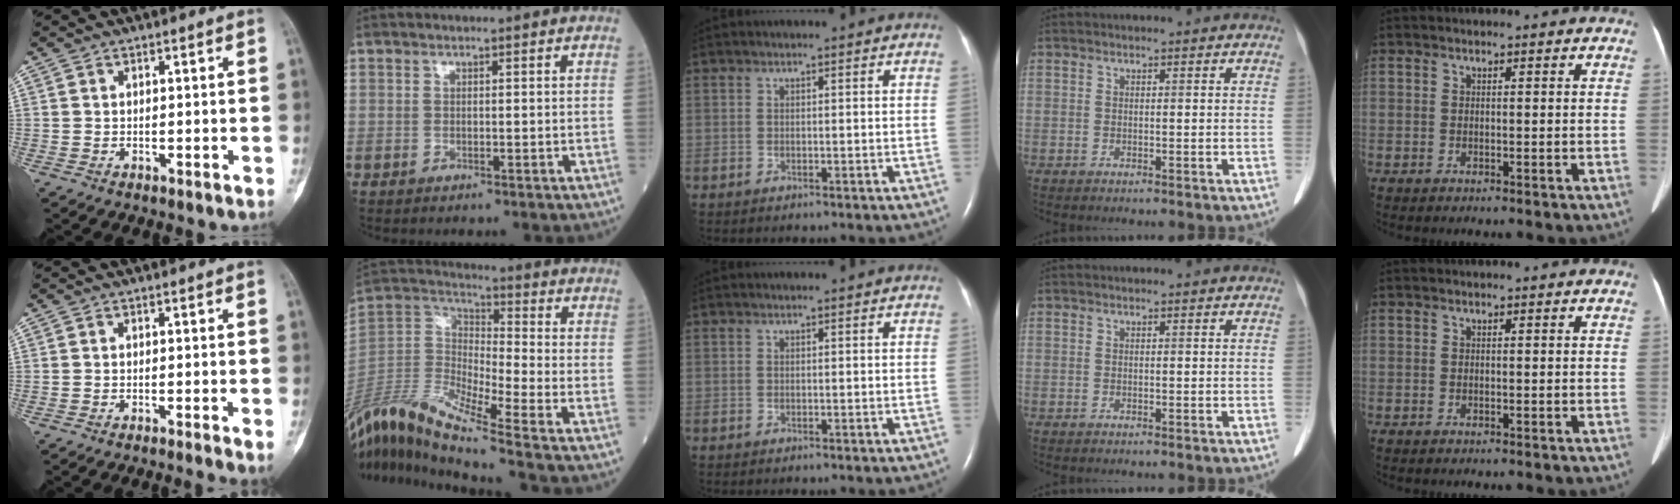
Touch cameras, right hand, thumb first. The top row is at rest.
{"thumb": {"total": 3.3, "force": [-2.1, -0.2, 2.6], "torque": [-0.043, -0.001, -0.030]}, "index": {"total": 17.4, "force": [-13.2, -0.3, 11.3], "torque": [-0.235, -0.006, -0.253]}}